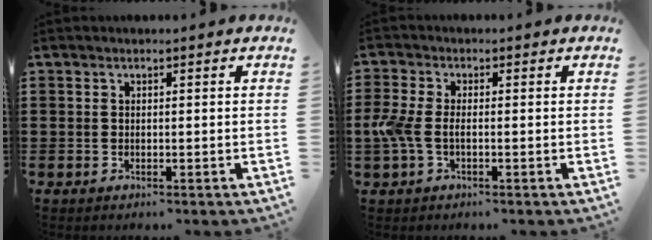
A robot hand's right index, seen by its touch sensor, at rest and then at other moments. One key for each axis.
{"total": 4.2, "fx": -1.0, "fy": 2.0, "fz": 3.5, "tx": -0.090, "ty": -0.007, "tz": -0.025}